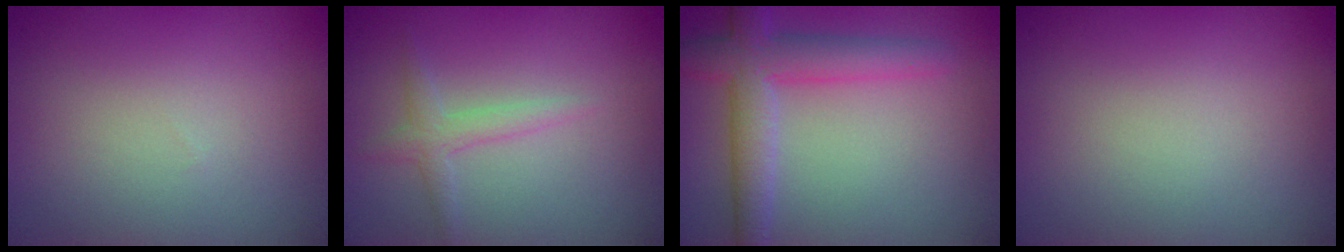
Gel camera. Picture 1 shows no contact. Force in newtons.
{"total": 1.7, "press": 1.7, "slide": 0.1}
{"total": 4.8, "press": 4.8, "slide": 0.4}
{"total": 0.0}